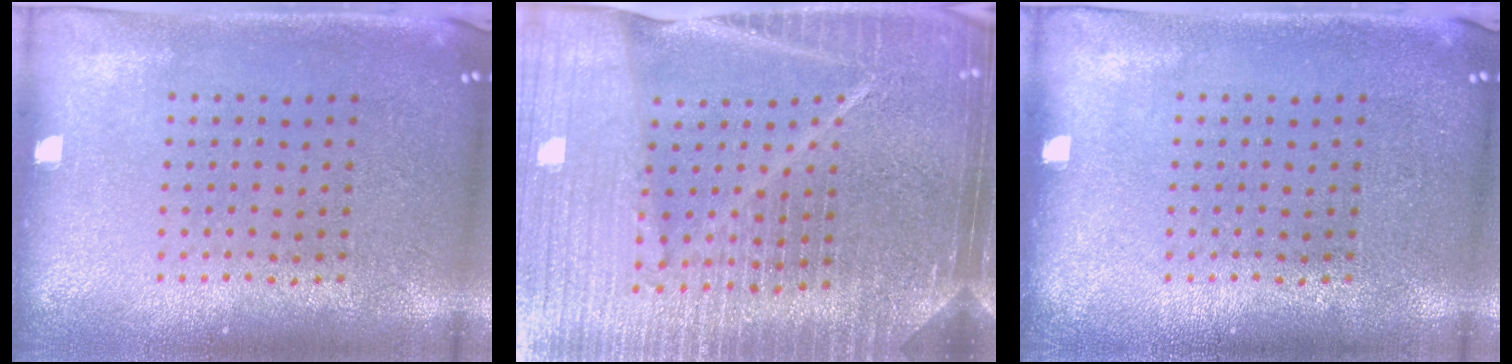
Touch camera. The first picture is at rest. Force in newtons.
{"total": 6.2, "press": 5.4, "slide": 3.1}
{"total": 0.0}